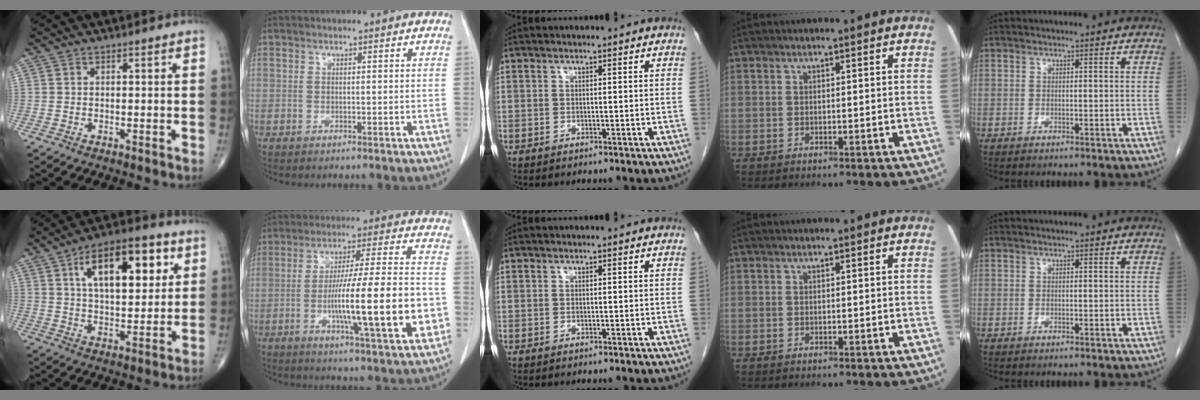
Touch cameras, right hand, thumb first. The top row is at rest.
{"thumb": {"total": 17.9, "force": [6.4, 8.4, 14.4], "torque": [-0.190, -0.007, 0.101]}, "index": {"total": 19.1, "force": [-4.1, 1.5, 18.6], "torque": [-0.277, 0.002, -0.058]}}